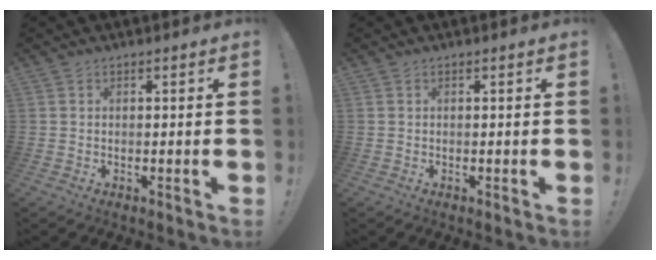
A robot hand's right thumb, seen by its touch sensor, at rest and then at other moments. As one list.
[{"total": 0.0}]